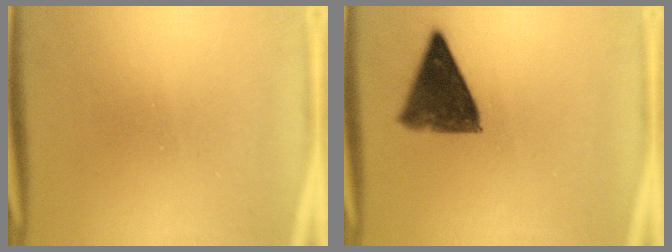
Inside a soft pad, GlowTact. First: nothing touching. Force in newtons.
{"total": 10.5}